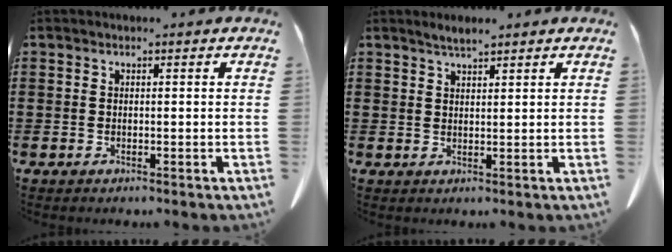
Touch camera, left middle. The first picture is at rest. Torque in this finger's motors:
{"motor_torque": [1.08, 1.06, 0.01, 0.01]}